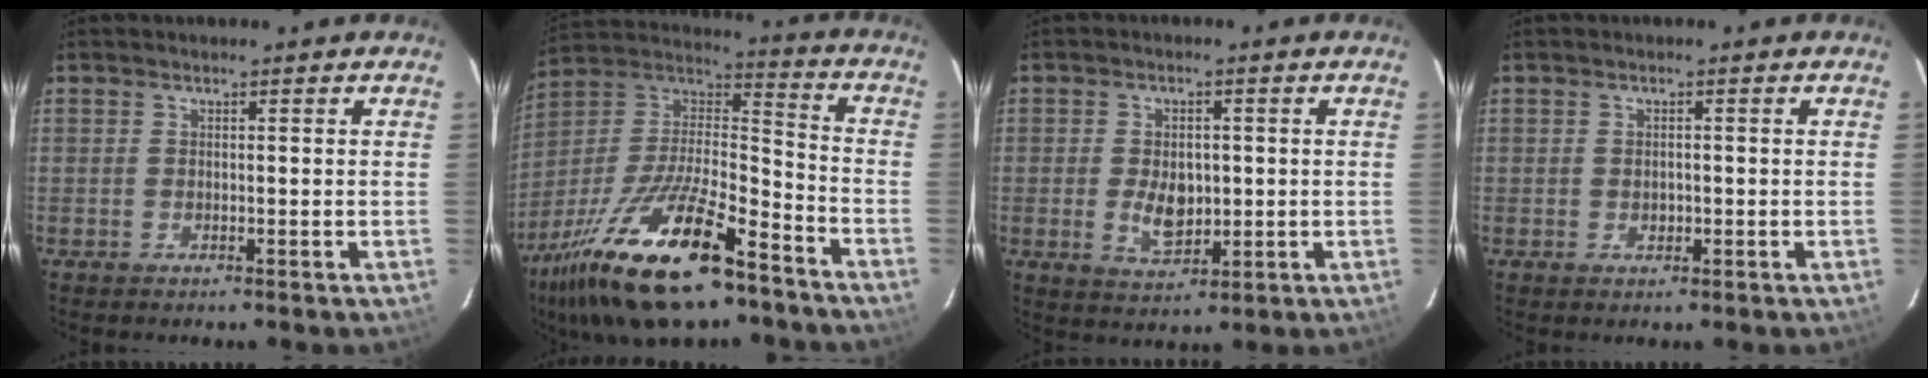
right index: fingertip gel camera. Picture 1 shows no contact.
{"total": 25.9, "force": [-16.3, 8.7, 18.2], "torque": [-0.354, -0.023, -0.281]}
{"total": 6.7, "force": [-0.7, 4.2, 5.2], "torque": [-0.098, -0.005, -0.003]}
{"total": 1.4, "force": [-0.2, 1.2, 0.7], "torque": [-0.010, 0.000, -0.003]}